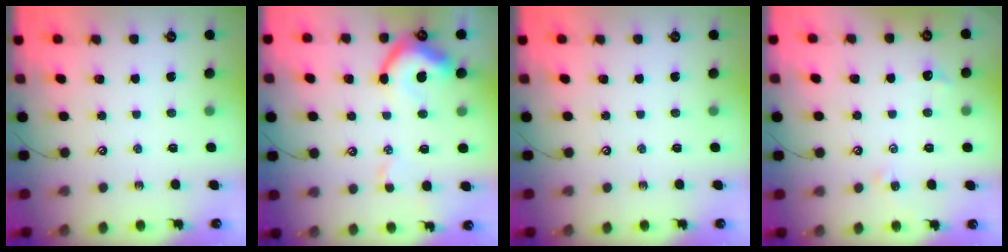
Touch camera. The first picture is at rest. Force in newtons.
{"total": 7.4, "press": 7.3, "slide": 1.2}
{"total": 0.0}
{"total": 1.1, "press": 1.0, "slide": 0.5}